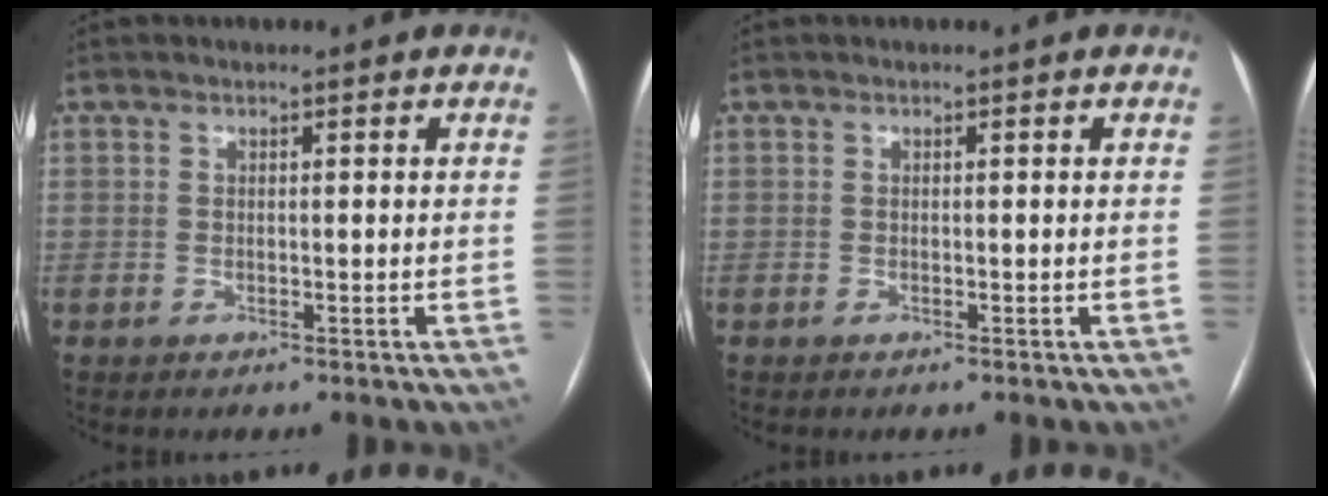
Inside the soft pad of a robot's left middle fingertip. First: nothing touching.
{"total": 0.0}